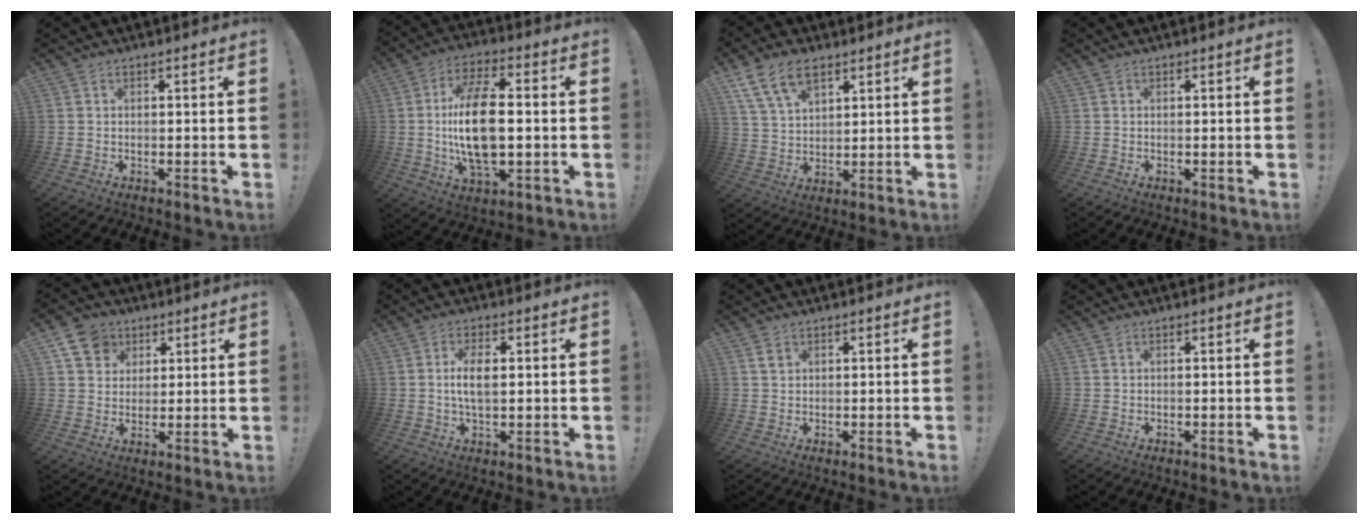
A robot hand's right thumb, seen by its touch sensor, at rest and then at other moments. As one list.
[{"total": 17.7, "force": [-0.2, 8.4, 15.6], "torque": [-0.294, -0.003, -0.008]}, {"total": 11.4, "force": [6.7, 6.6, 6.4], "torque": [-0.115, -0.018, 0.129]}, {"total": 0.0}, {"total": 10.2, "force": [4.9, 8.3, 3.3], "torque": [-0.054, -0.022, 0.100]}, {"total": 6.4, "force": [0.7, 3.0, 5.7], "torque": [-0.104, -0.002, 0.007]}, {"total": 2.1, "force": [1.2, 1.5, 0.7], "torque": [0.007, -0.010, 0.020]}, {"total": 0.0}]